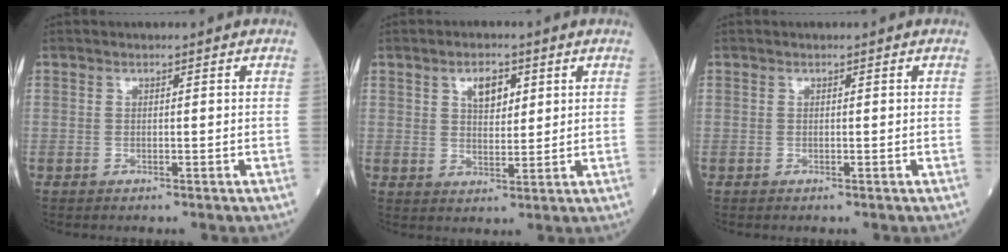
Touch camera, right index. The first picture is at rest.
{"total": 4.3, "force": [1.9, 2.1, 3.2], "torque": [-0.058, 0.002, 0.034]}
{"total": 0.0}